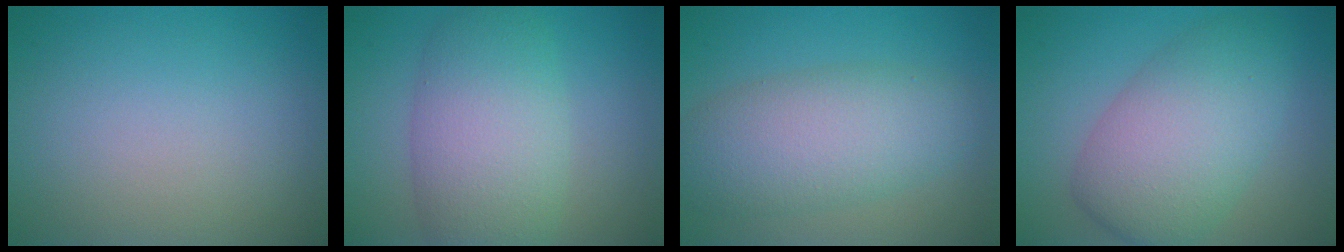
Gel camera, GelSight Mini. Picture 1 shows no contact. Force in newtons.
{"total": 7.4, "press": 7.3, "slide": 0.4}
{"total": 7.7, "press": 7.7, "slide": 0.1}
{"total": 7.7, "press": 7.7, "slide": 0.4}